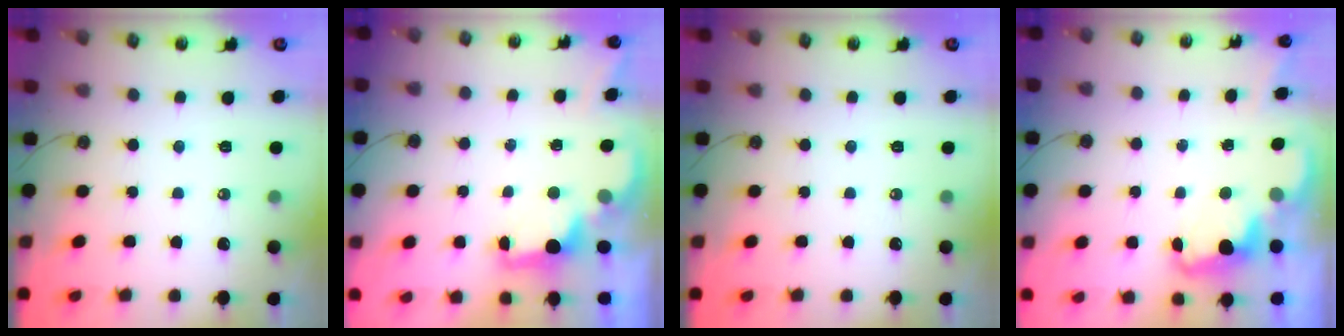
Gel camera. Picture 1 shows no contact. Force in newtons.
{"total": 2.0, "press": 1.9, "slide": 0.8}
{"total": 0.0}
{"total": 2.3, "press": 2.2, "slide": 0.7}